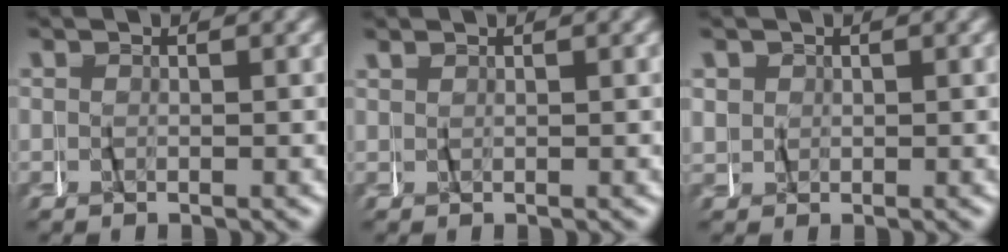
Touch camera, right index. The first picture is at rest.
{"total": 0.5, "force": [0.3, -0.4, -0.1], "torque": [0.003, 0.001, 0.007]}
{"total": 1.5, "force": [0.7, 1.4, 0.3], "torque": [-0.014, -0.002, 0.015]}